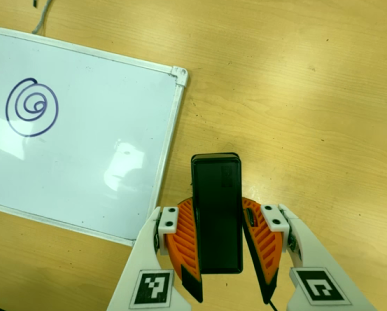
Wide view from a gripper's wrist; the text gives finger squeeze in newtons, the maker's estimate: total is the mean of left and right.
{"total": 7.5, "left": 6.3, "right": 8.7}